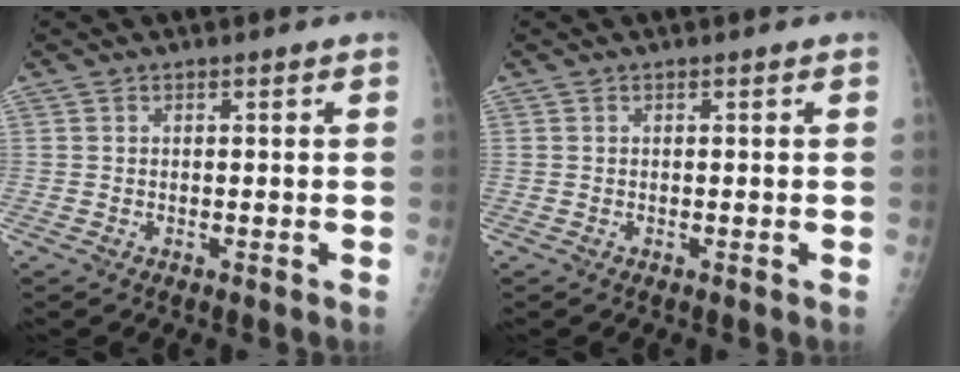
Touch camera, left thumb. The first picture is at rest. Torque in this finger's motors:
{"motor_torque": [0.00, 0.00, 0.00, 0.00, 0.00]}